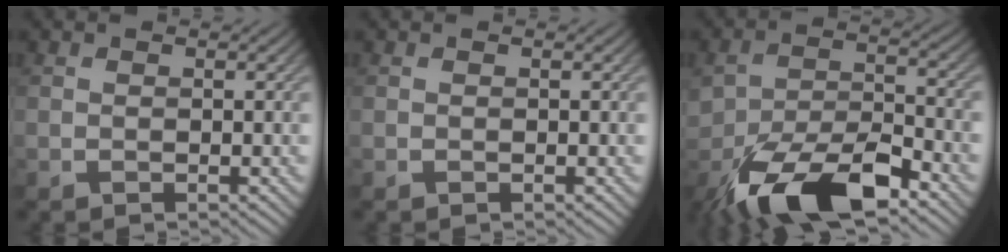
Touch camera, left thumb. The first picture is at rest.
{"total": 0.0}
{"total": 13.0, "force": [-8.2, 5.3, 8.6], "torque": [-0.173, -0.019, -0.148]}